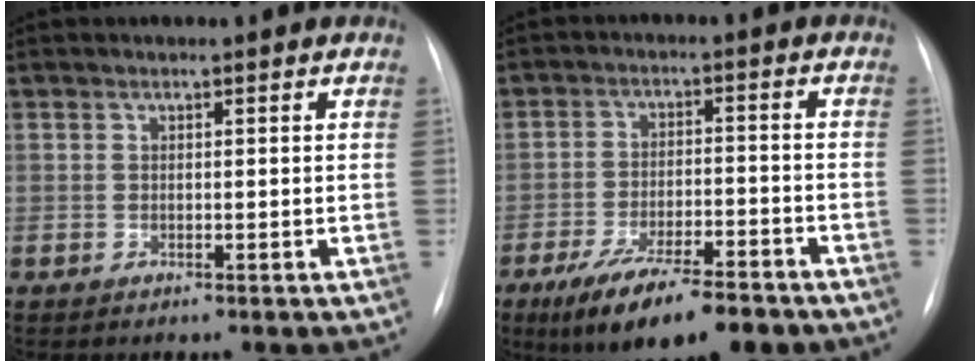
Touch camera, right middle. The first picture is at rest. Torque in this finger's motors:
{"motor_torque": [1.29, -0.85, 0.47, 0.09]}